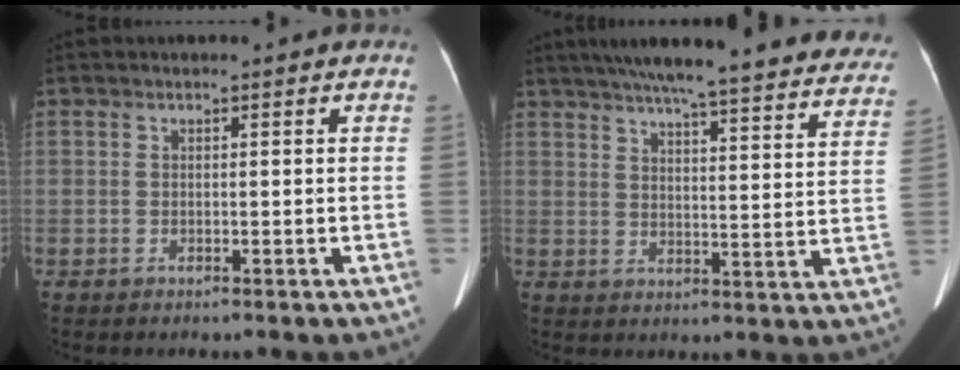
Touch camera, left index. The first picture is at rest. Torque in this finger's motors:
{"motor_torque": [0.93, -1.21, 0.06, 0.14]}